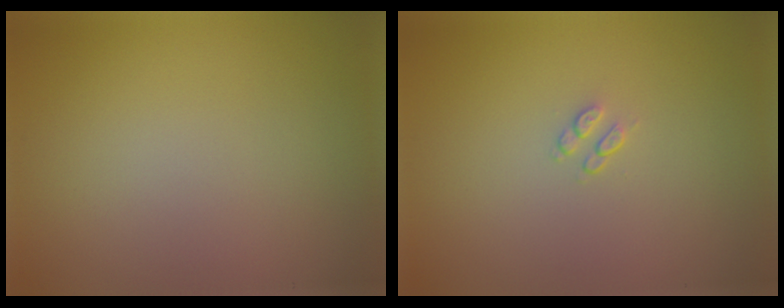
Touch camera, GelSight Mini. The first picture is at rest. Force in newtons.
{"total": 0.9, "press": 0.6, "slide": 0.7}